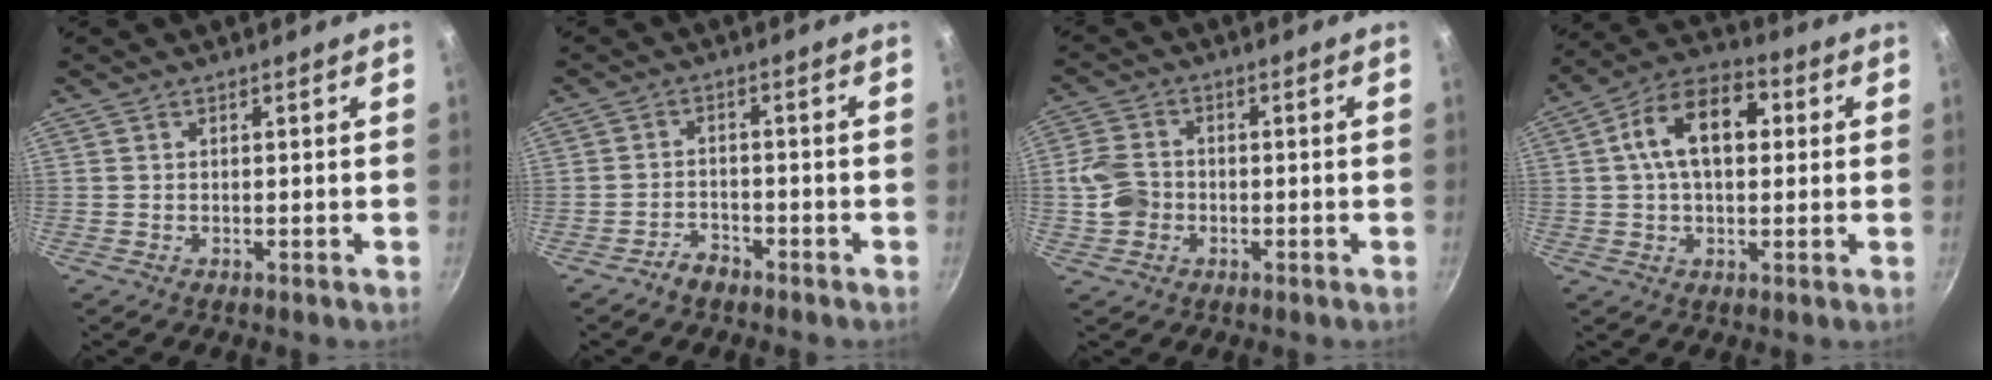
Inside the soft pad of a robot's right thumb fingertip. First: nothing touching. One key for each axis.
{"total": 3.1, "fx": -2.5, "fy": 1.6, "fz": 0.8, "tx": -0.004, "ty": 0.030, "tz": -0.042}
{"total": 4.4, "fx": -1.2, "fy": 4.1, "fz": 1.2, "tx": 0.002, "ty": 0.018, "tz": -0.028}
{"total": 13.7, "fx": 2.4, "fy": 8.4, "fz": 10.5, "tx": -0.141, "ty": 0.027, "tz": 0.022}